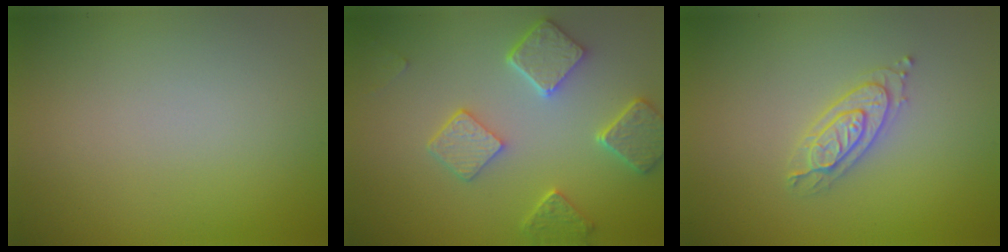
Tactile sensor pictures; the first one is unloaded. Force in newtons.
{"total": 4.9, "press": 3.9, "slide": 3.0}
{"total": 2.6, "press": 2.6, "slide": 0.5}